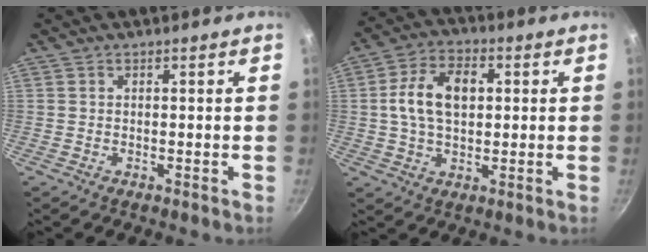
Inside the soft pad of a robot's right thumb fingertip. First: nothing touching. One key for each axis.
{"total": 11.2, "fx": 1.6, "fy": 7.1, "fz": 8.5, "tx": -0.135, "ty": 0.016, "tz": 0.019}